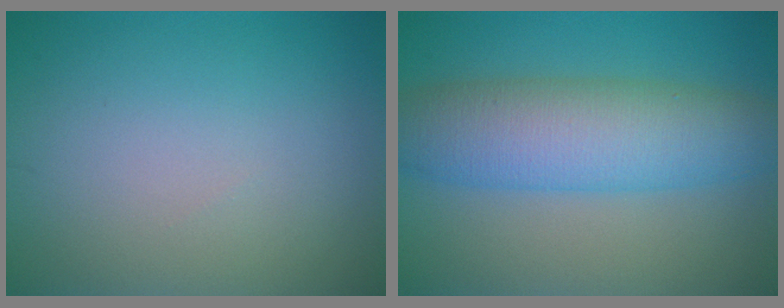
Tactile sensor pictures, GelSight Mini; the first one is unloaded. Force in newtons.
{"total": 8.2, "press": 8.2, "slide": 0.3}